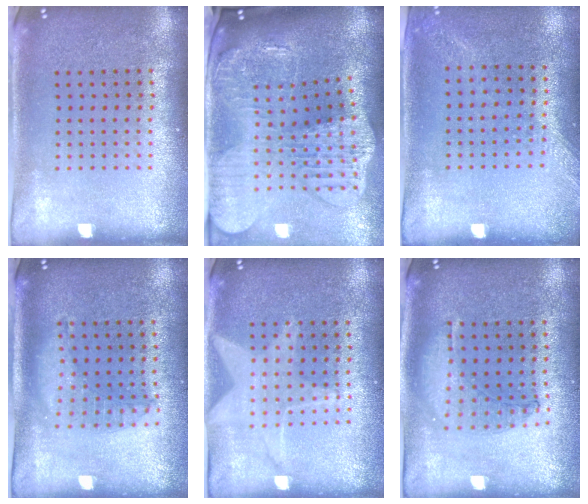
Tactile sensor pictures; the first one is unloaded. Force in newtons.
{"total": 4.4, "press": 3.3, "slide": 2.9}
{"total": 1.3, "press": 1.2, "slide": 0.5}
{"total": 1.2, "press": 1.2, "slide": 0.3}
{"total": 1.5, "press": 1.5, "slide": 0.1}
{"total": 0.9, "press": 0.9, "slide": 0.3}